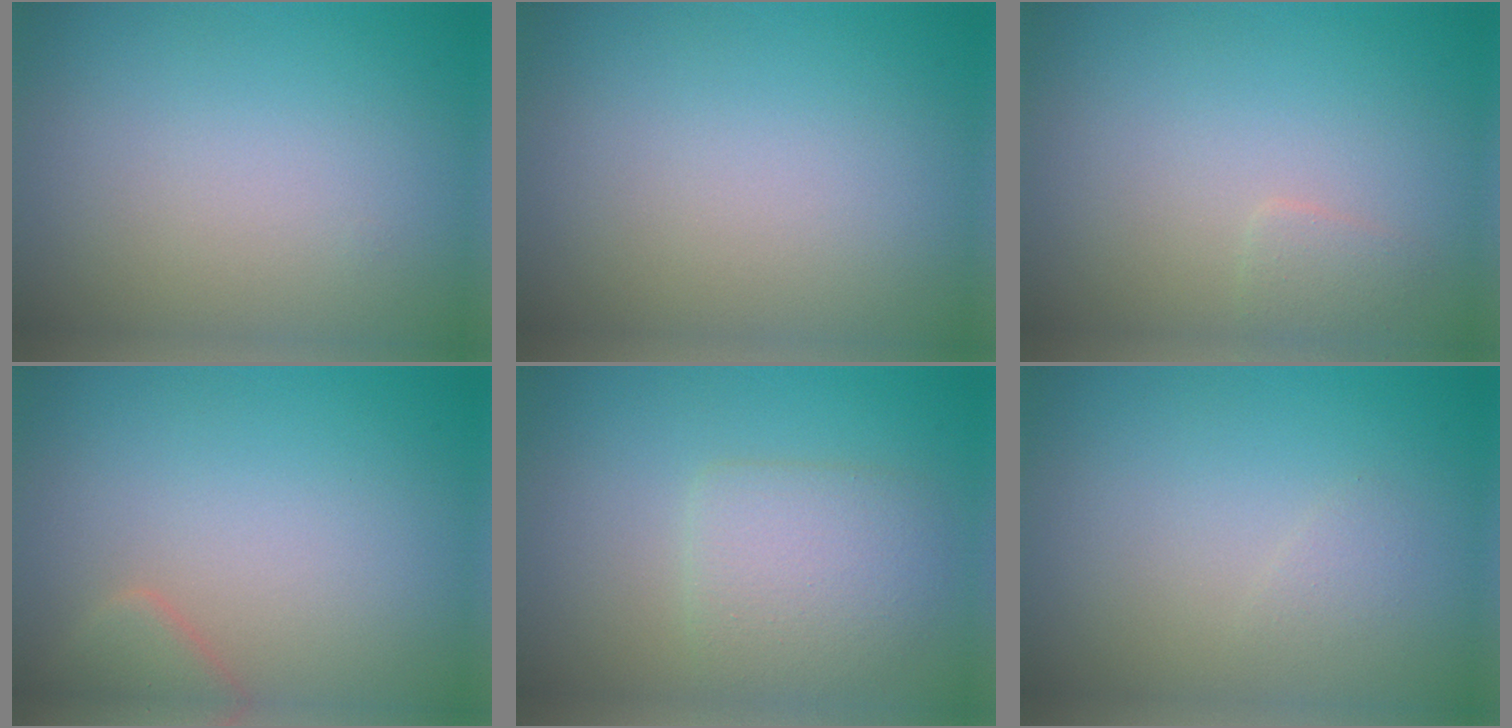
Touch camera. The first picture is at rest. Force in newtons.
{"total": 0.0}
{"total": 1.0, "press": 1.0, "slide": 0.0}
{"total": 2.0, "press": 2.0, "slide": 0.2}
{"total": 3.5, "press": 3.5, "slide": 0.2}
{"total": 0.7, "press": 0.7, "slide": 0.0}